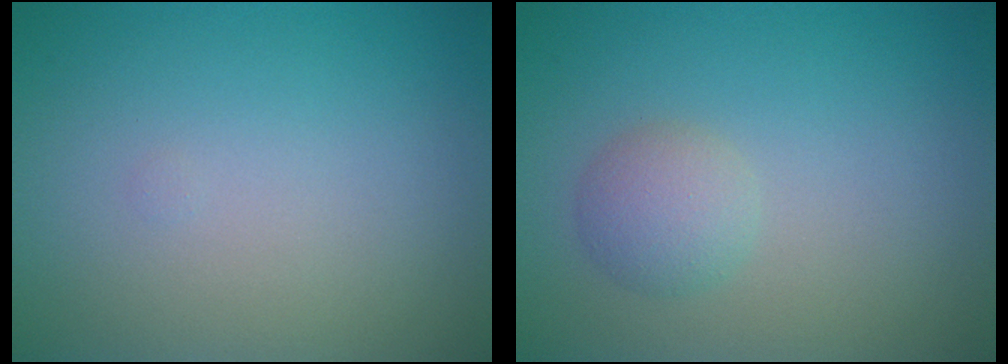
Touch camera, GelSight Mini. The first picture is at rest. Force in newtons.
{"total": 2.2, "press": 2.2, "slide": 0.1}